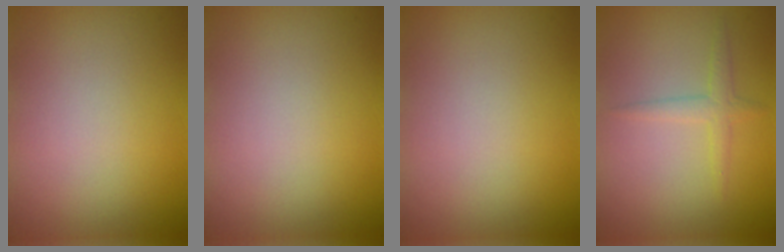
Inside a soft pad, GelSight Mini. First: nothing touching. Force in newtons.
{"total": 0.0}
{"total": 0.0}
{"total": 1.7, "press": 1.7, "slide": 0.0}